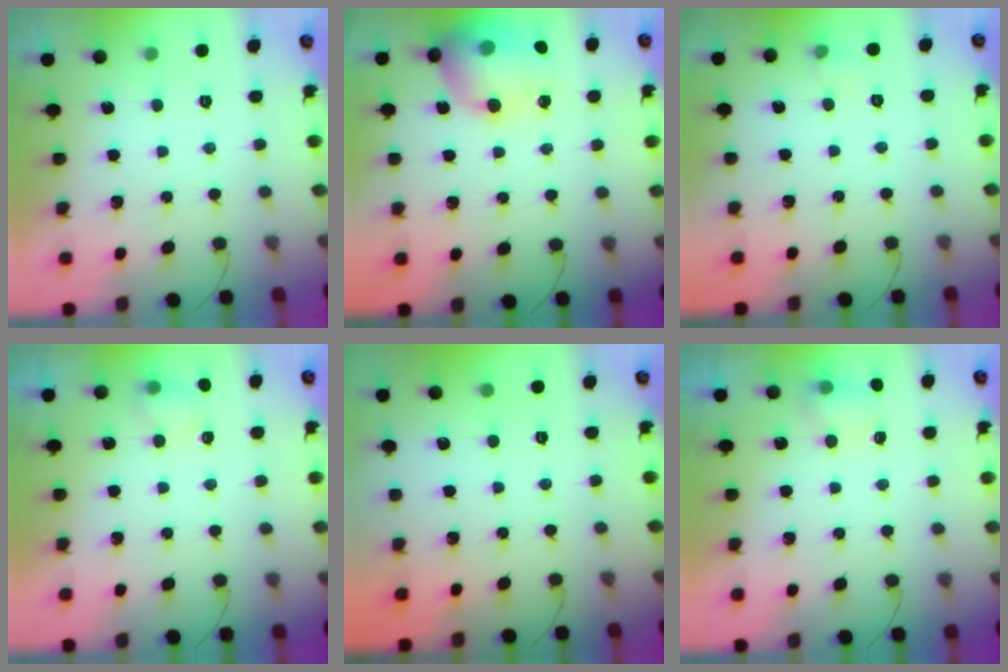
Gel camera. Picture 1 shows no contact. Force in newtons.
{"total": 17.0, "press": 16.9, "slide": 1.8}
{"total": 3.4, "press": 3.2, "slide": 1.0}
{"total": 4.4, "press": 4.1, "slide": 1.4}
{"total": 0.0}
{"total": 4.7, "press": 4.5, "slide": 1.3}